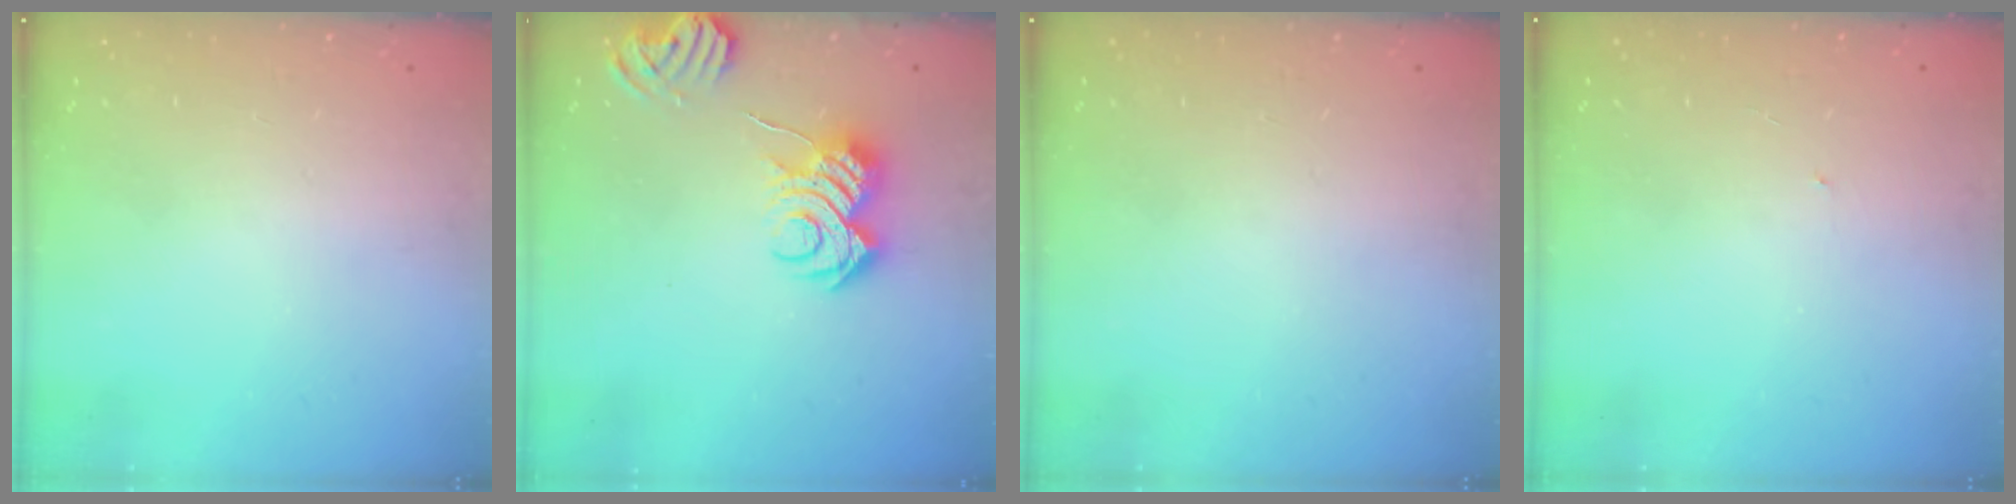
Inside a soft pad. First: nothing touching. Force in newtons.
{"total": 9.0, "press": 9.0, "slide": 1.0}
{"total": 0.0}
{"total": 0.6, "press": 0.6, "slide": 0.1}